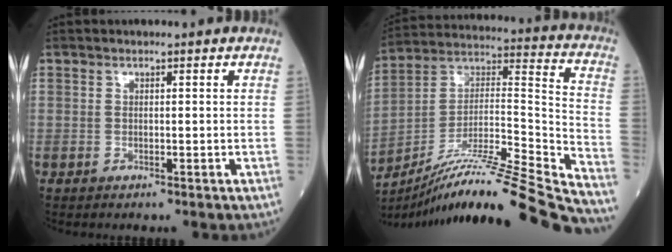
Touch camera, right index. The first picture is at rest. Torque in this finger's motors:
{"motor_torque": [-0.56, -1.20, 0.47, 0.06]}